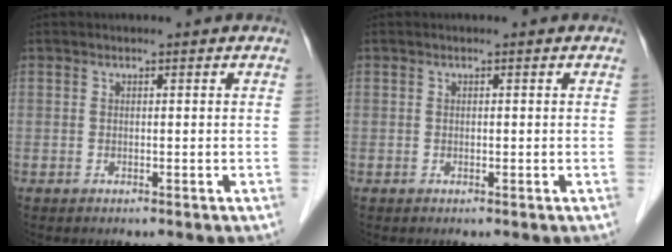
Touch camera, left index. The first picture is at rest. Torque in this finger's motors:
{"motor_torque": [-0.53, 0.07, -0.07, -0.01]}